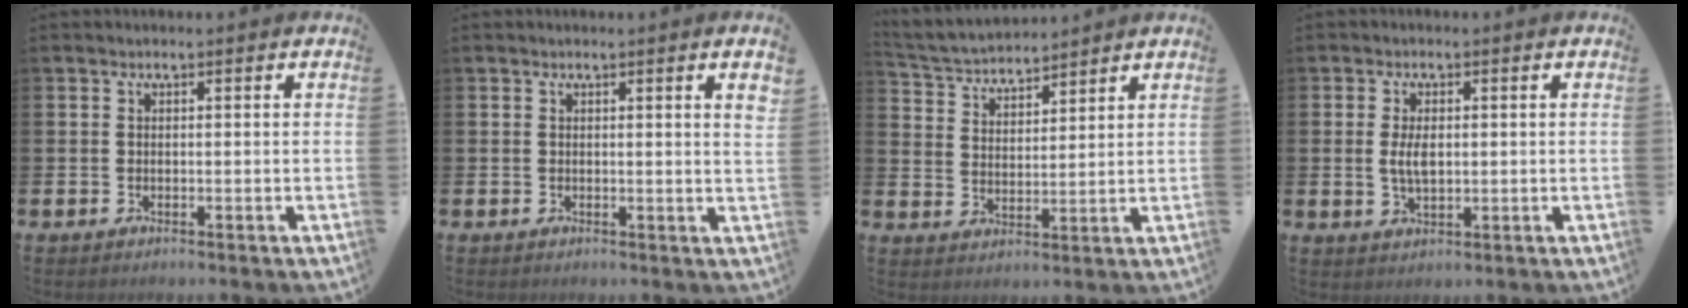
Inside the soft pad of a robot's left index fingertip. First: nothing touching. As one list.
[{"total": 1.5, "force": [0.7, -0.2, 1.4], "torque": [-0.023, -0.002, 0.010]}, {"total": 4.2, "force": [4.1, 1.1, 0.1], "torque": [-0.027, -0.028, 0.071]}, {"total": 3.7, "force": [0.4, 1.9, 3.2], "torque": [-0.056, 0.003, 0.004]}]